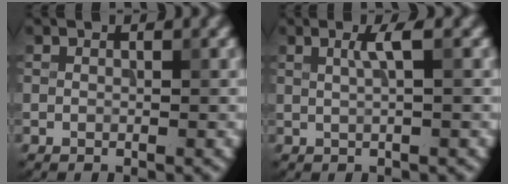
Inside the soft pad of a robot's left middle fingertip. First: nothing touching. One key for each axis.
{"total": 1.9, "fx": 0.5, "fy": 0.4, "fz": 1.8, "tx": -0.033, "ty": 0.002, "tz": 0.007}